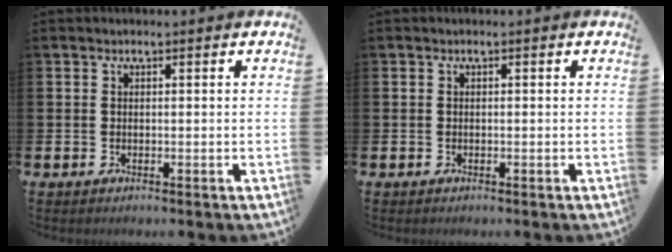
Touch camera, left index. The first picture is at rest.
{"total": 0.0}